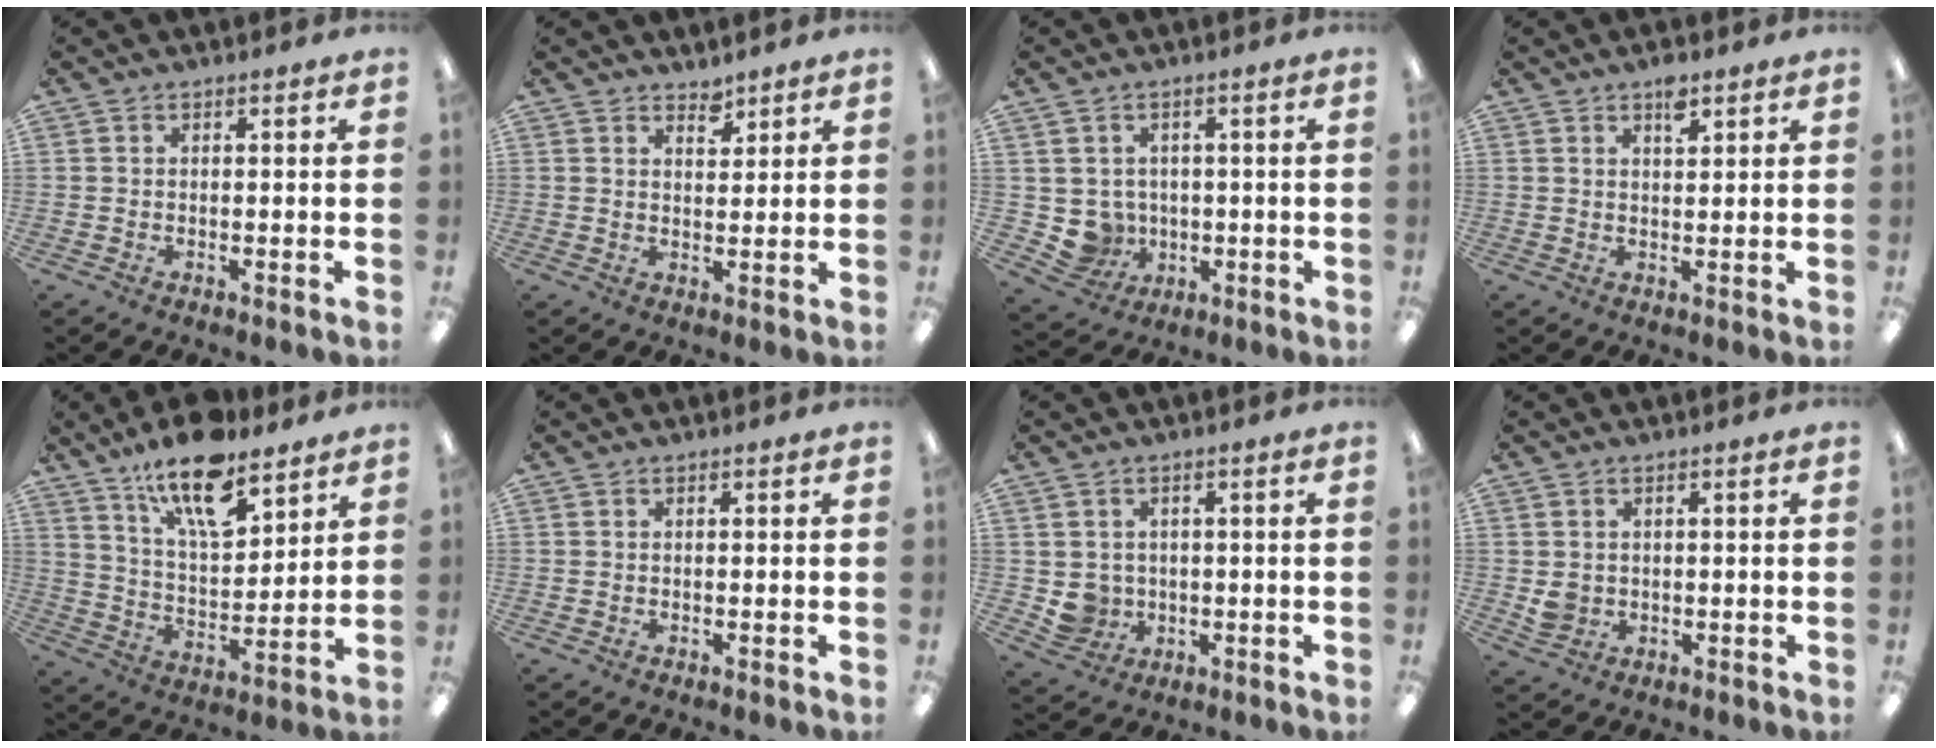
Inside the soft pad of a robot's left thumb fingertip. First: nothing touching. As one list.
[{"total": 2.9, "force": [2.6, 1.1, 0.7], "torque": [0.006, -0.020, 0.044]}, {"total": 6.1, "force": [0.7, 5.9, 1.3], "torque": [-0.047, -0.003, 0.023]}, {"total": 3.5, "force": [2.4, 1.2, 2.1], "torque": [-0.022, -0.010, 0.038]}, {"total": 16.6, "force": [11.9, 6.3, 9.9], "torque": [-0.161, -0.063, 0.201]}, {"total": 0.0}, {"total": 4.7, "force": [0.6, 4.6, 1.0], "torque": [-0.029, 0.003, 0.015]}, {"total": 3.2, "force": [0.7, 2.9, 1.1], "torque": [-0.018, 0.001, 0.013]}]